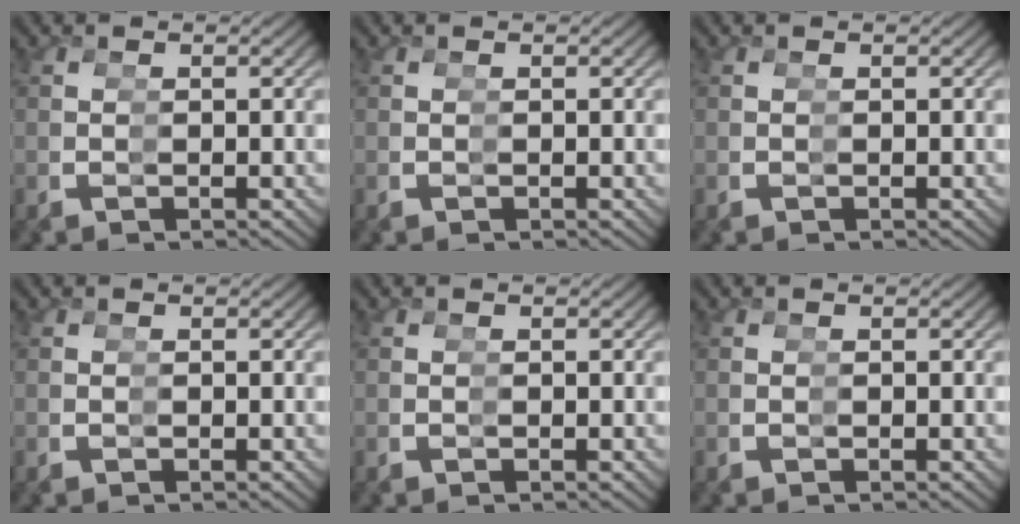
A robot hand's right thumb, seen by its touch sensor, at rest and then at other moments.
{"total": 0.0}
{"total": 0.0}
{"total": 0.0}
{"total": 0.0}
{"total": 0.0}